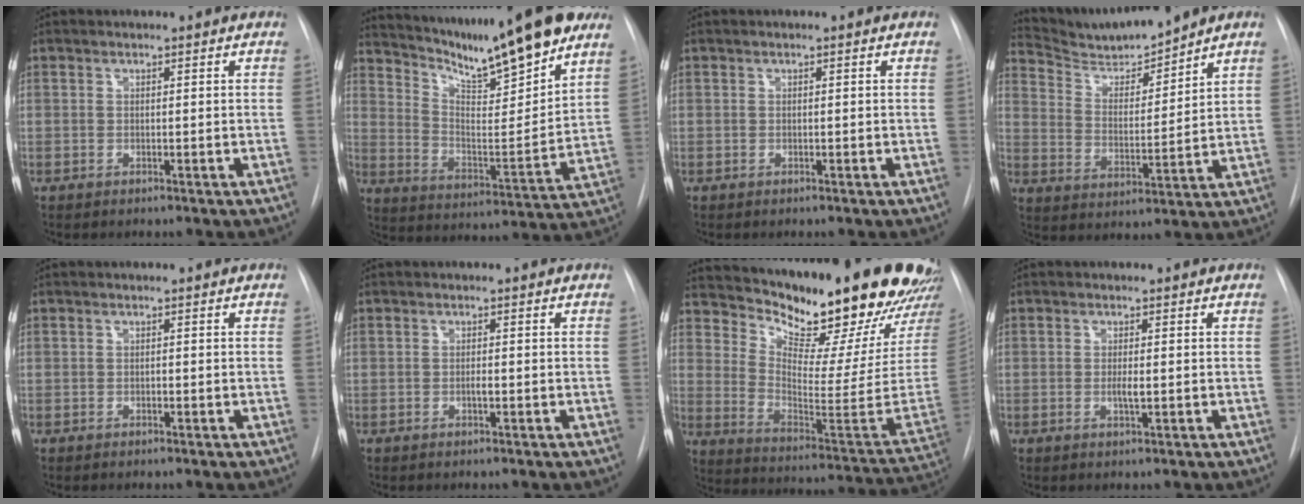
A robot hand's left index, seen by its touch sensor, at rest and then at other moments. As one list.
[{"total": 21.4, "force": [17.2, 2.3, 12.4], "torque": [-0.203, -0.015, 0.260]}, {"total": 0.0}, {"total": 9.7, "force": [9.4, 0.0, 2.3], "torque": [-0.051, 0.002, 0.183]}, {"total": 0.0}, {"total": 0.9, "force": [-0.3, 0.2, 0.8], "torque": [-0.015, 0.000, -0.006]}, {"total": 25.4, "force": [22.1, 3.7, 12.0], "torque": [-0.196, -0.107, 0.293]}, {"total": 1.6, "force": [-0.2, 0.3, 1.6], "torque": [-0.030, -0.002, -0.004]}]